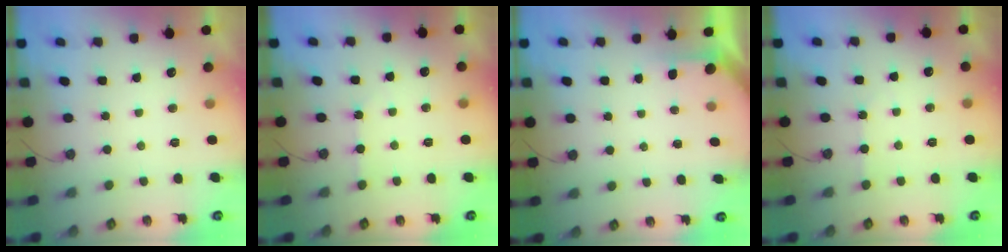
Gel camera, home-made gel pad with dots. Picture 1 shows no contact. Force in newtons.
{"total": 1.8, "press": 1.8, "slide": 0.4}
{"total": 1.5, "press": 1.5, "slide": 0.1}
{"total": 2.2, "press": 2.2, "slide": 0.4}